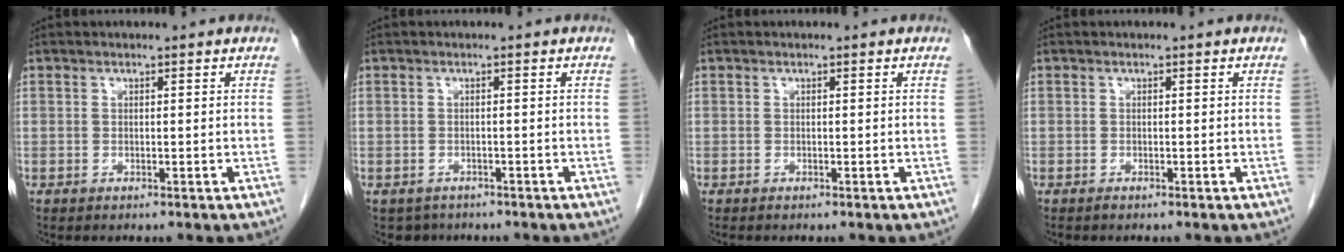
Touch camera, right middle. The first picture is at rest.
{"total": 2.7, "force": [-2.2, 1.7, -0.1], "torque": [-0.003, 0.002, -0.032]}
{"total": 0.0}
{"total": 0.0}